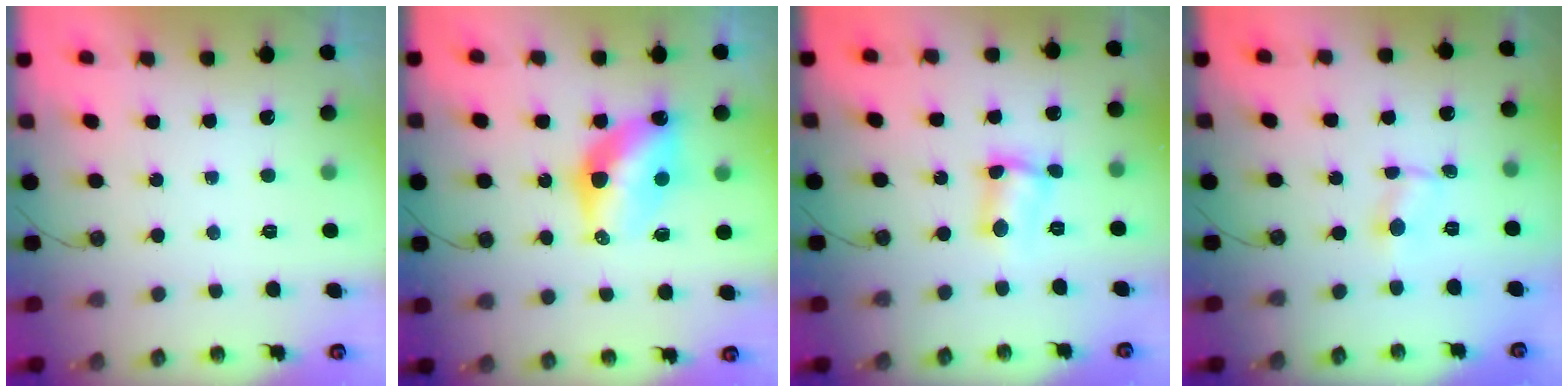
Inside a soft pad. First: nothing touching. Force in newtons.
{"total": 10.9, "press": 10.9, "slide": 0.6}
{"total": 5.0, "press": 4.9, "slide": 0.5}
{"total": 0.7, "press": 0.7, "slide": 0.1}